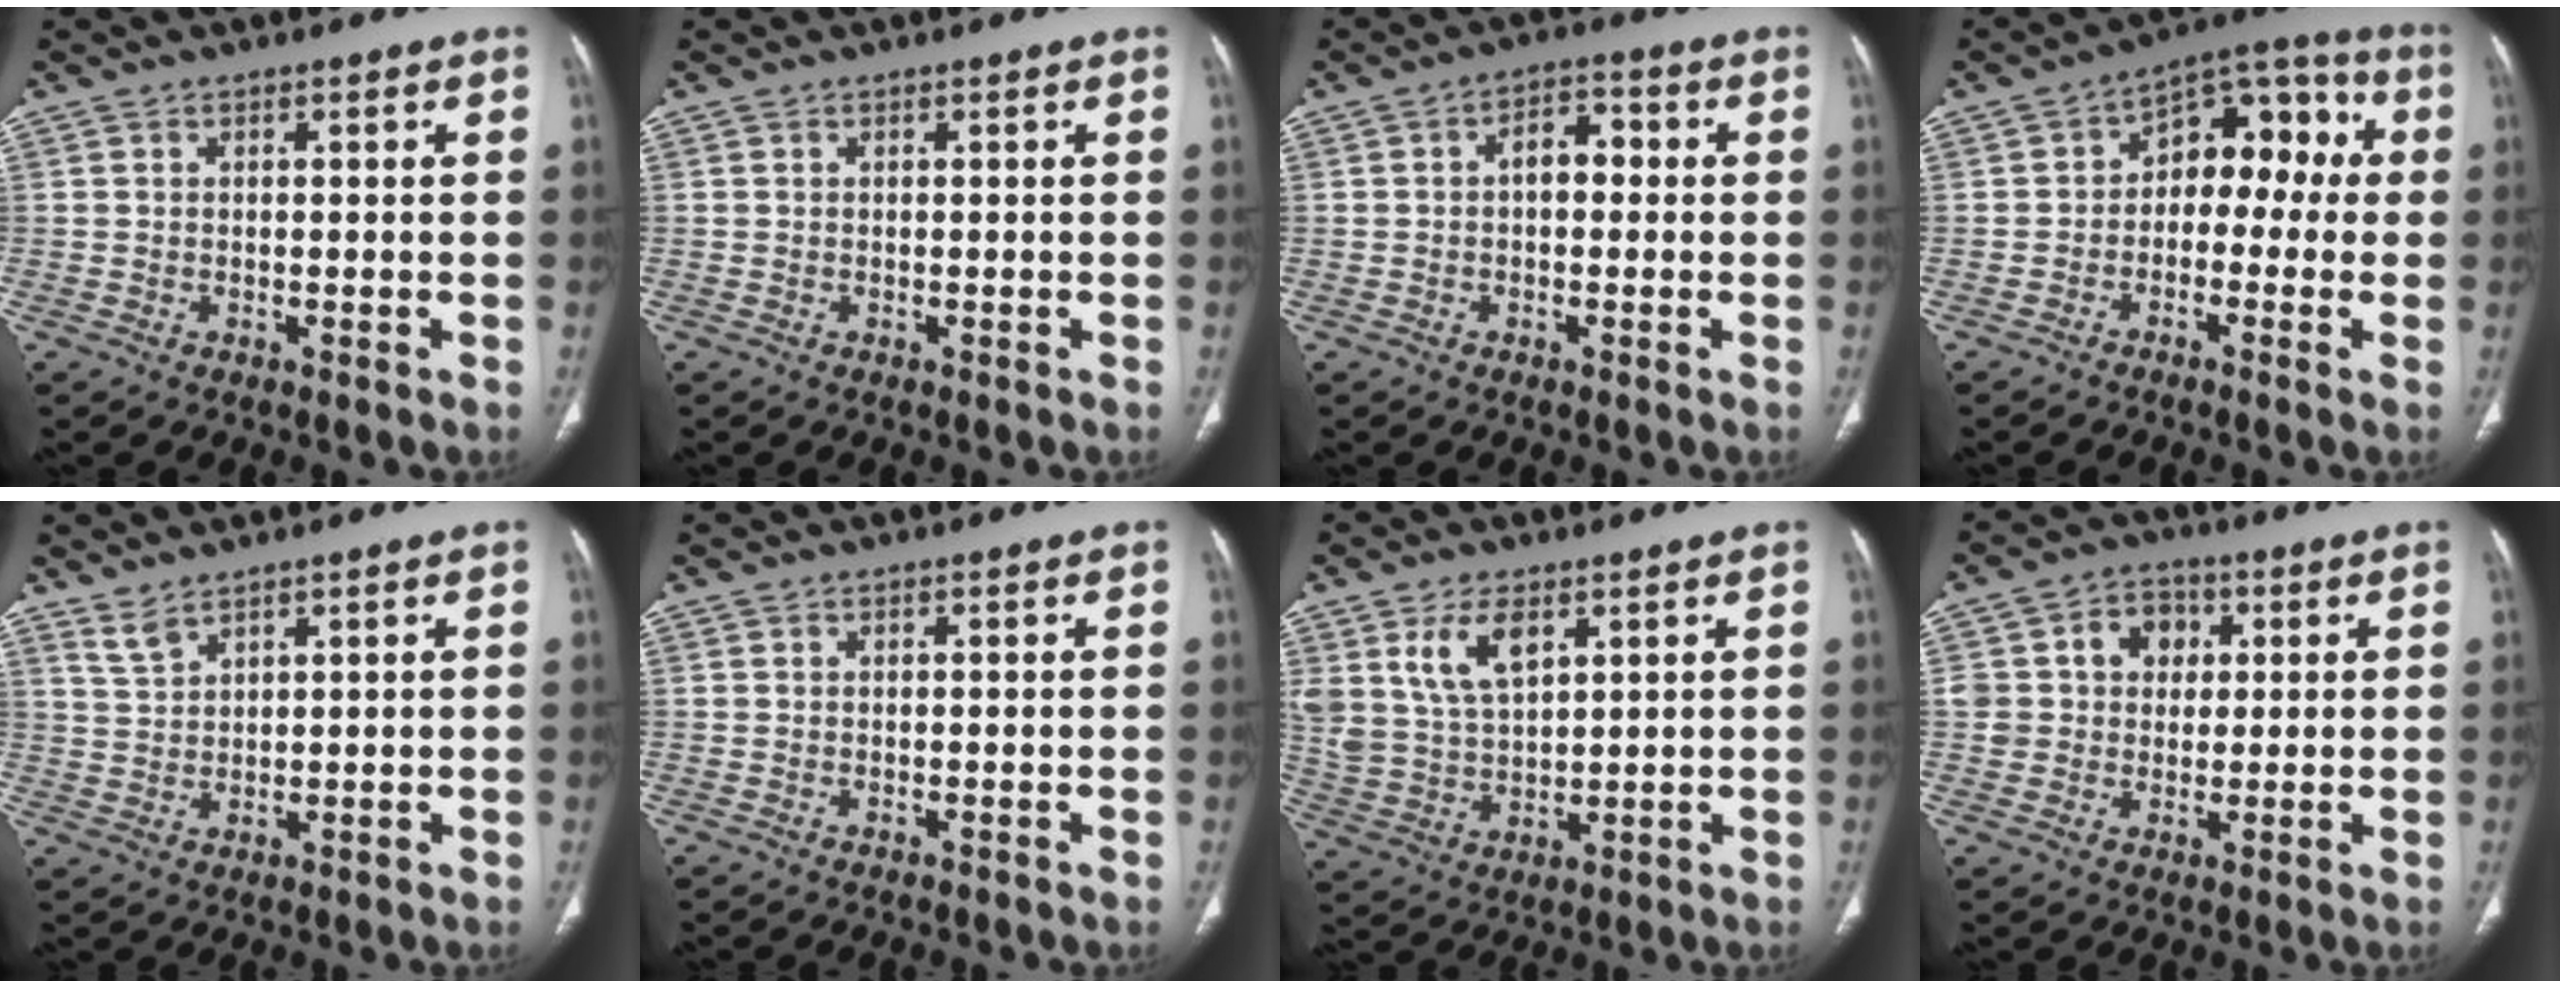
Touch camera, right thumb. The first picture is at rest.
{"total": 0.0}
{"total": 5.1, "force": [0.1, 3.2, 4.0], "torque": [-0.047, 0.020, -0.007]}
{"total": 11.5, "force": [0.1, 7.6, 8.6], "torque": [-0.069, 0.052, -0.016]}
{"total": 3.1, "force": [2.7, 0.9, 1.2], "torque": [-0.025, -0.011, 0.062]}
{"total": 0.0}
{"total": 9.4, "force": [4.6, 5.0, 6.5], "torque": [-0.118, -0.018, 0.100]}
{"total": 8.9, "force": [2.0, 7.6, 4.1], "torque": [-0.024, 0.006, 0.031]}